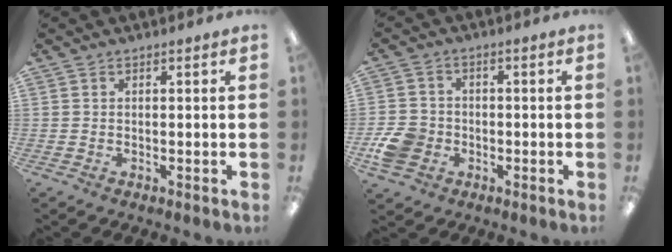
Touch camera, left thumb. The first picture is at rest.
{"total": 7.2, "force": [-2.5, 5.9, 3.3], "torque": [-0.072, 0.012, -0.046]}